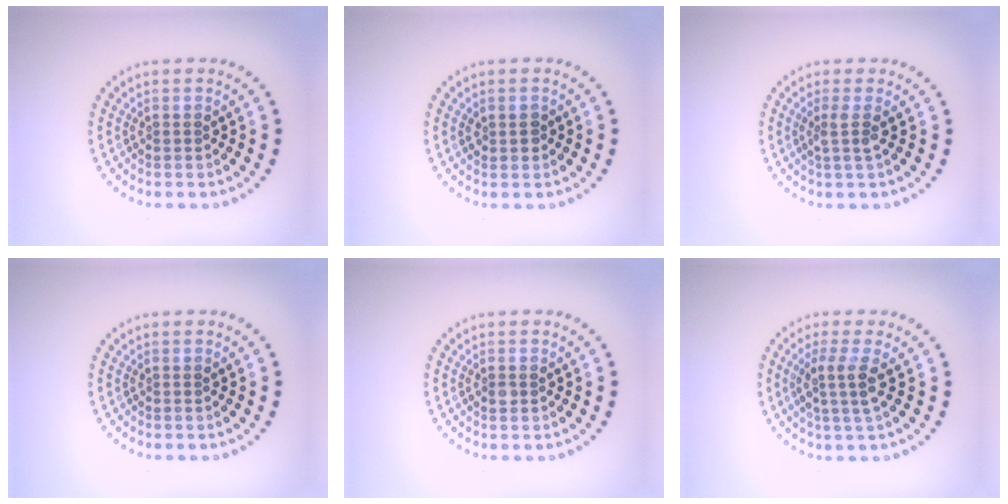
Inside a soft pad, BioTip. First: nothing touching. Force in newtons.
{"total": 1.4, "press": 1.3, "slide": 0.4}
{"total": 1.6, "press": 1.2, "slide": 1.0}
{"total": 0.0}
{"total": 0.7, "press": 0.7, "slide": 0.0}
{"total": 2.7, "press": 2.2, "slide": 1.6}